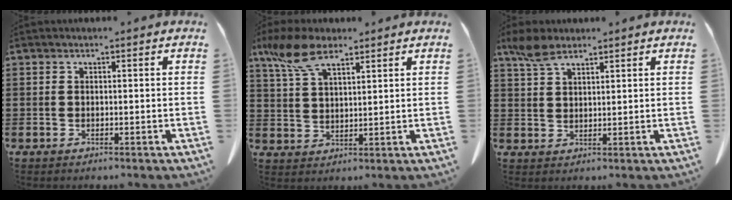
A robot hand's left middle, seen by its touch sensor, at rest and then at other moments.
{"total": 8.6, "force": [5.7, 3.3, 5.6], "torque": [-0.137, -0.009, 0.104]}
{"total": 4.7, "force": [3.4, 1.7, 2.8], "torque": [-0.064, -0.001, 0.063]}